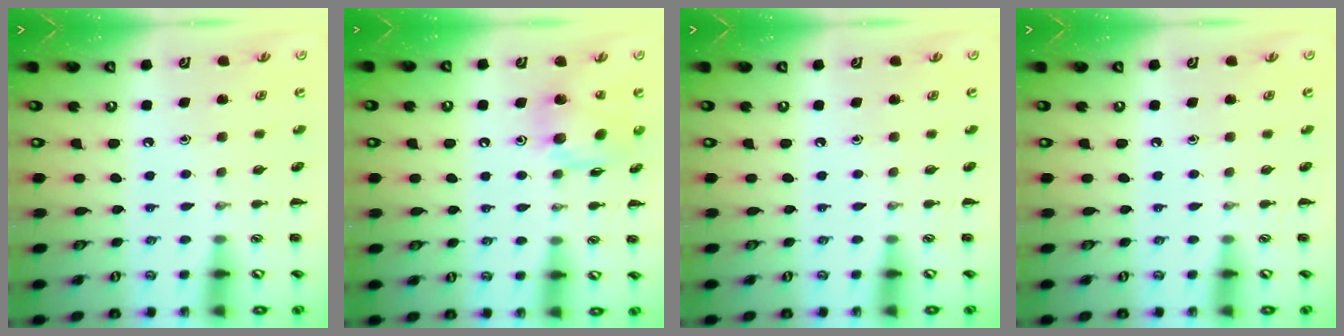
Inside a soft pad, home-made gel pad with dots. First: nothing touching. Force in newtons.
{"total": 13.9, "press": 13.6, "slide": 3.0}
{"total": 0.0}
{"total": 0.0}